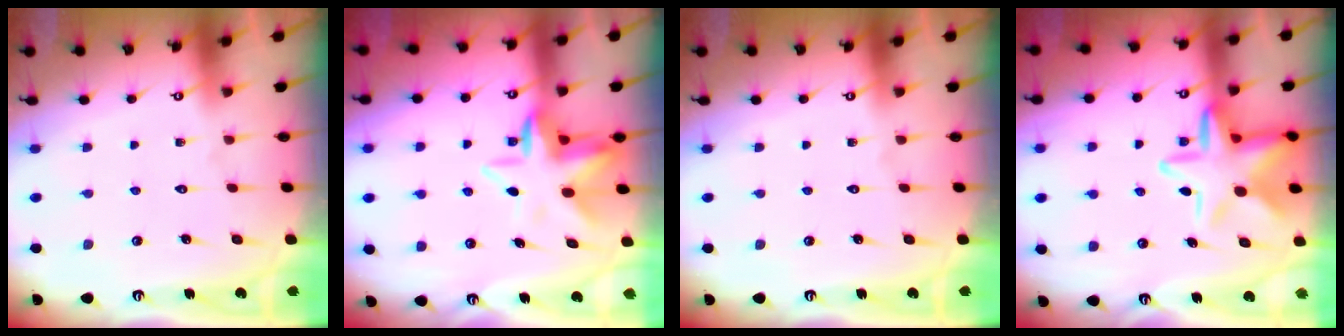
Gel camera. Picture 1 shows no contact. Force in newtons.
{"total": 7.4, "press": 7.1, "slide": 2.0}
{"total": 0.0}
{"total": 12.5, "press": 12.4, "slide": 1.9}